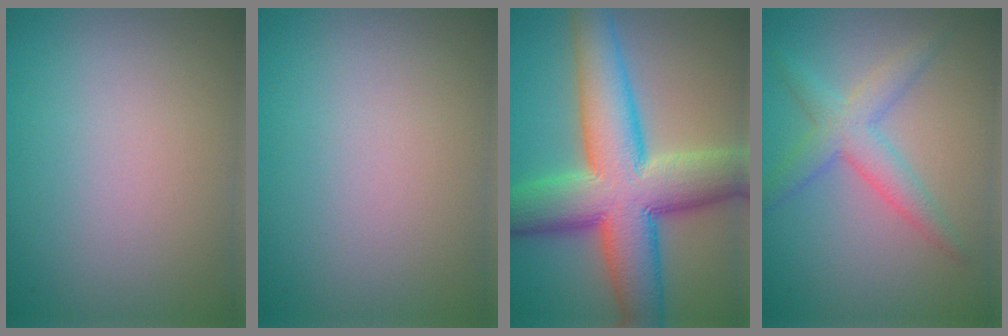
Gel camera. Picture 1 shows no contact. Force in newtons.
{"total": 0.0}
{"total": 12.8, "press": 12.8, "slide": 0.2}
{"total": 3.6, "press": 3.6, "slide": 0.2}